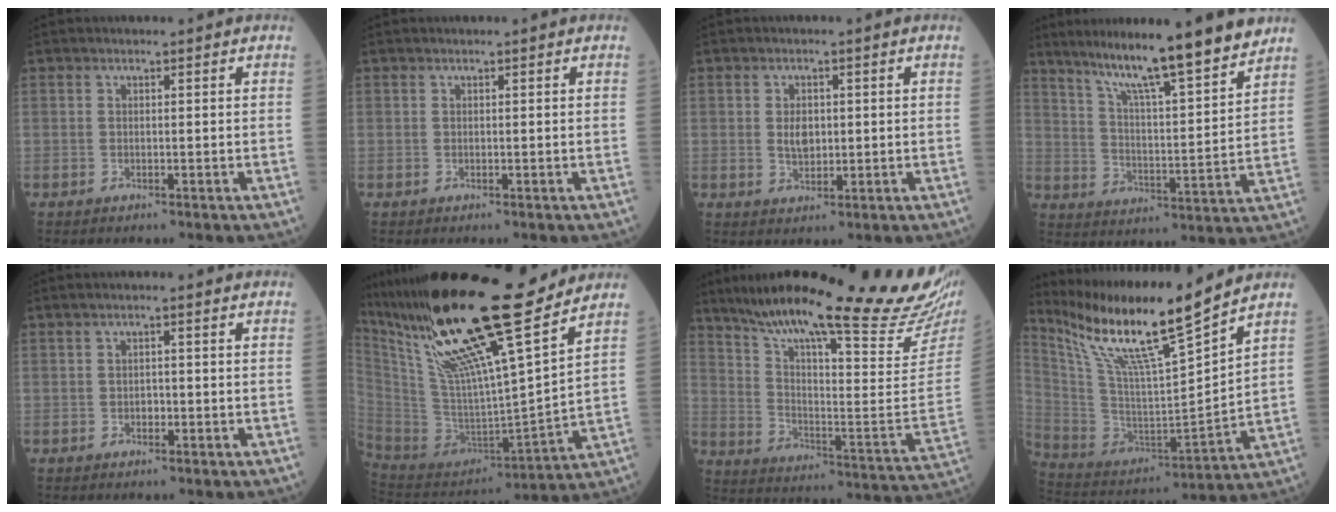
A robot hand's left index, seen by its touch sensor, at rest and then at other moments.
{"total": 0.0}
{"total": 2.9, "force": [0.3, 2.0, 2.1], "torque": [-0.040, 0.001, 0.009]}
{"total": 15.9, "force": [13.2, -0.2, 8.9], "torque": [-0.140, -0.001, 0.203]}
{"total": 1.1, "force": [-0.2, 0.6, 0.9], "torque": [-0.015, 0.002, -0.005]}
{"total": 24.9, "force": [18.4, 1.3, 16.7], "torque": [-0.307, -0.003, 0.333]}
{"total": 30.1, "force": [25.2, 1.4, 16.3], "torque": [-0.263, -0.080, 0.341]}
{"total": 17.1, "force": [13.6, -0.7, 10.4], "torque": [-0.199, -0.010, 0.257]}